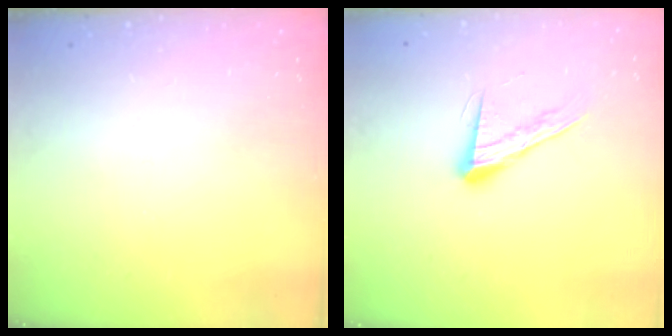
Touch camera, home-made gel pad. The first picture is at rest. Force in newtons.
{"total": 12.4, "press": 12.3, "slide": 1.4}